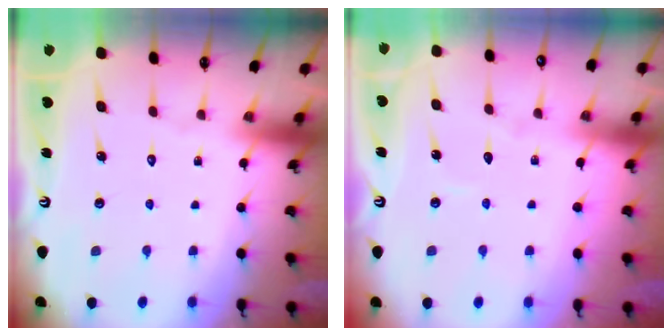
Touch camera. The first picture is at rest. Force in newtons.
{"total": 3.5, "press": 3.5, "slide": 0.2}